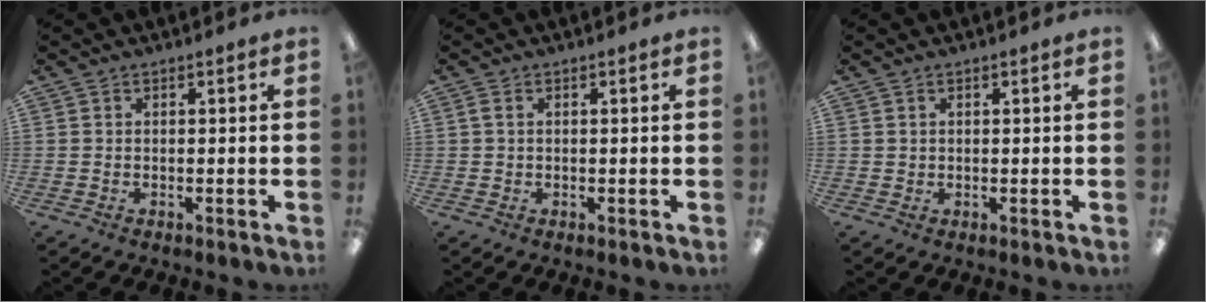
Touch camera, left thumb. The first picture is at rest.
{"total": 1.2, "force": [0.3, 0.7, 1.0], "torque": [-0.021, 0.006, 0.003]}
{"total": 0.8, "force": [0.5, 0.6, 0.0], "torque": [-0.001, 0.004, 0.008]}